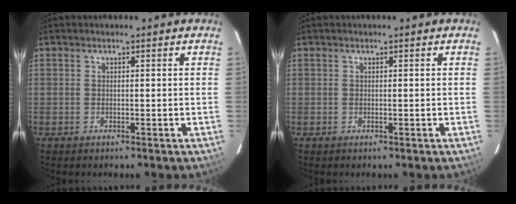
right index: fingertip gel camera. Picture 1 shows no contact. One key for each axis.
{"total": 0.0}